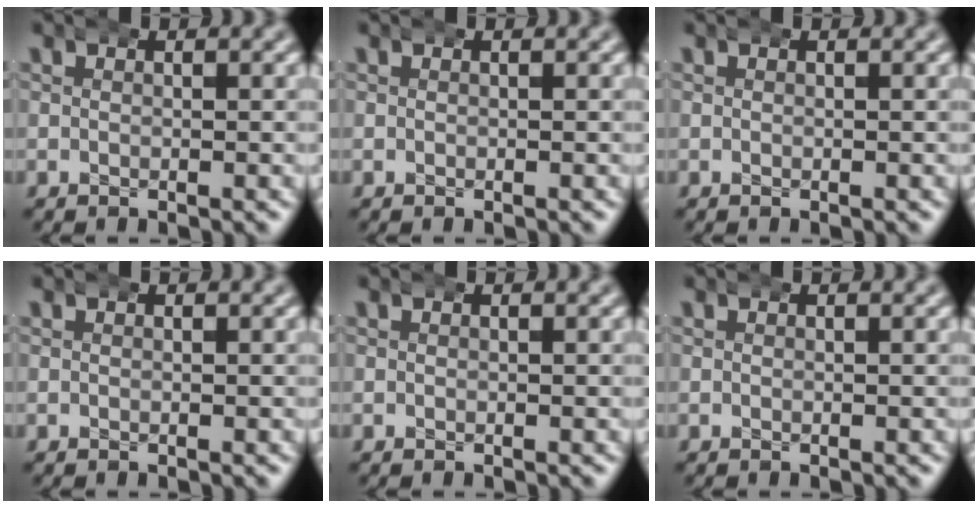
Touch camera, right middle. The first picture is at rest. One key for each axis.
{"total": 0.0}
{"total": 0.0}
{"total": 0.0}
{"total": 0.0}
{"total": 0.0}